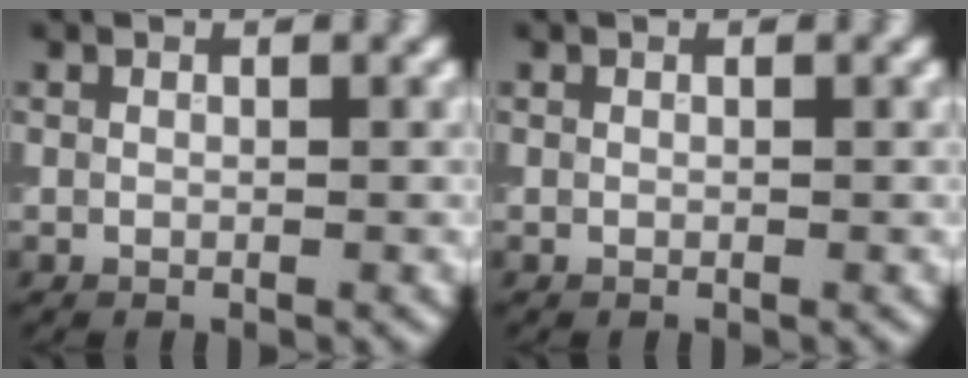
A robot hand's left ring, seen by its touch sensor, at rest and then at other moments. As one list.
[{"total": 0.0}]